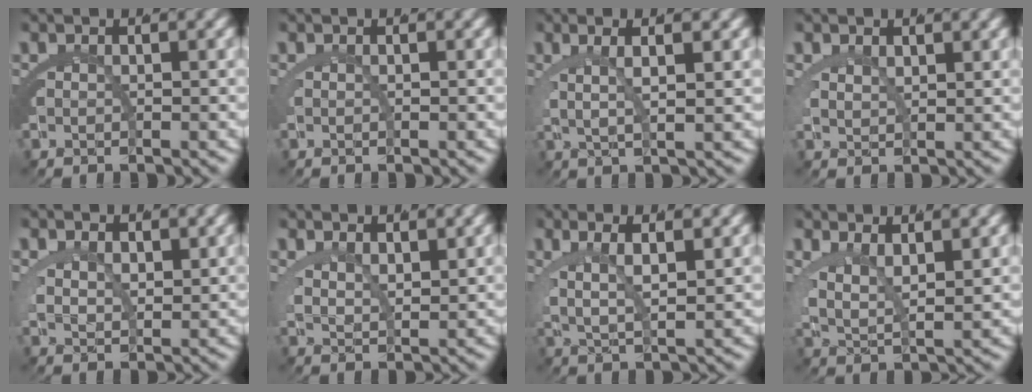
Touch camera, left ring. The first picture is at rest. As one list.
[{"total": 0.5, "force": [-0.3, 0.4, -0.2], "torque": [0.007, 0.005, -0.012]}, {"total": 4.7, "force": [1.4, 2.2, 3.9], "torque": [-0.053, 0.018, 0.012]}, {"total": 1.4, "force": [0.9, 1.0, 0.3], "torque": [-0.010, -0.003, 0.016]}, {"total": 2.5, "force": [0.8, 2.1, 1.2], "torque": [-0.024, -0.007, 0.014]}, {"total": 2.7, "force": [1.5, 1.9, 1.2], "torque": [-0.024, -0.003, 0.023]}, {"total": 5.1, "force": [1.1, 2.9, 4.0], "torque": [-0.067, 0.008, 0.013]}, {"total": 4.9, "force": [1.0, 3.5, 3.3], "torque": [-0.069, -0.005, 0.011]}]